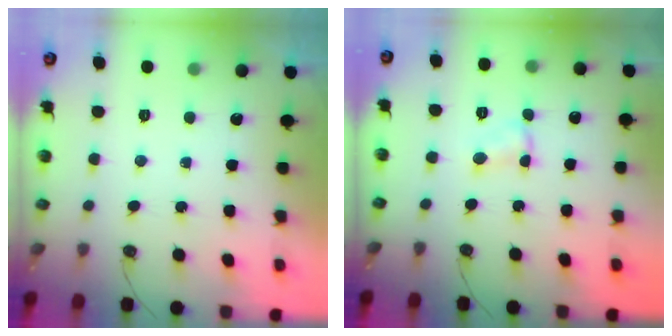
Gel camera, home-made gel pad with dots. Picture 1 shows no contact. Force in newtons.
{"total": 2.7, "press": 2.7, "slide": 0.3}